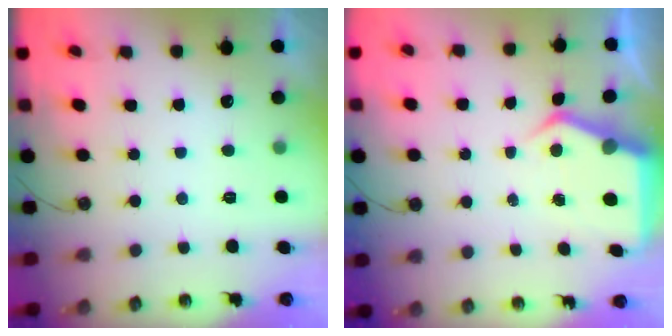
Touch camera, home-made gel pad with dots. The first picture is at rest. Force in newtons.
{"total": 5.4, "press": 5.3, "slide": 0.6}